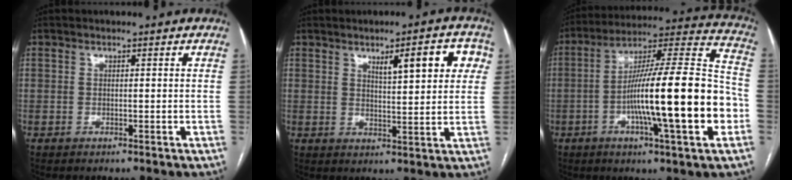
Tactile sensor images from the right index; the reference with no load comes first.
{"total": 8.1, "force": [3.4, 1.8, 7.1], "torque": [-0.098, 0.012, 0.048]}
{"total": 23.0, "force": [-5.2, 1.5, 22.4], "torque": [-0.336, 0.008, -0.084]}